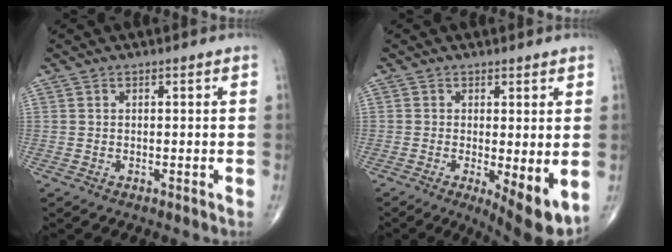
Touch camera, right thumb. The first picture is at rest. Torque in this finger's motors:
{"motor_torque": [-0.08, 0.18, 0.30, 0.10, 0.07]}